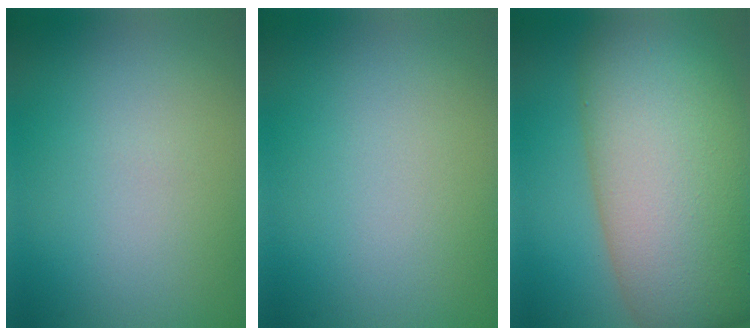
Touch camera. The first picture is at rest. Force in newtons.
{"total": 0.0}
{"total": 15.7, "press": 15.7, "slide": 0.8}